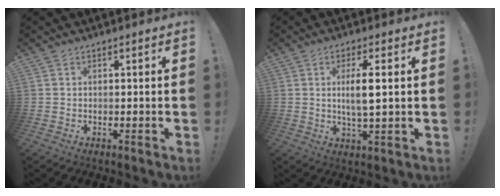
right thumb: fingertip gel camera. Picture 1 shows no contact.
{"total": 6.9, "force": [1.1, 1.7, 6.6], "torque": [-0.116, -0.007, 0.013]}